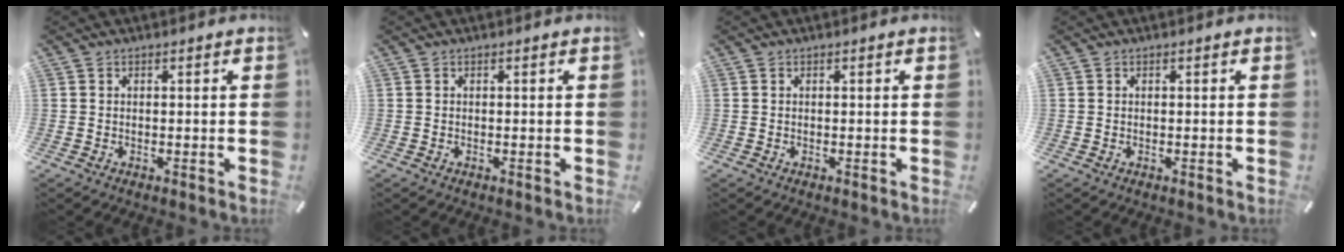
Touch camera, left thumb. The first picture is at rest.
{"total": 0.0}
{"total": 0.0}
{"total": 0.0}